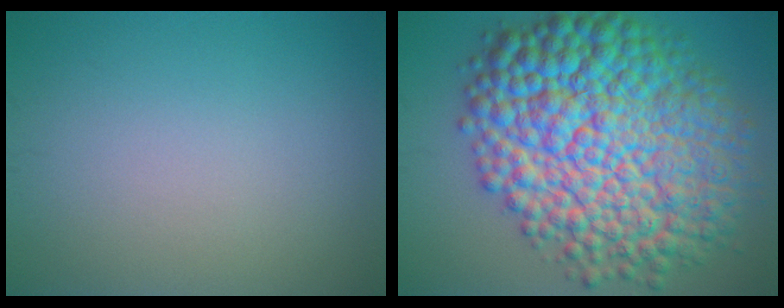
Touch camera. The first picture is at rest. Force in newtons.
{"total": 16.1, "press": 16.1, "slide": 0.1}